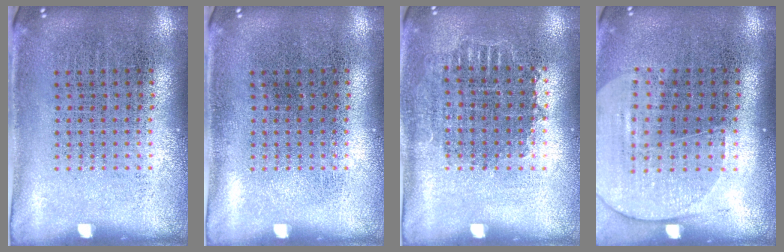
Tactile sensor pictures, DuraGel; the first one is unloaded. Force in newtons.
{"total": 0.0}
{"total": 0.9, "press": 0.8, "slide": 0.2}
{"total": 1.7, "press": 1.5, "slide": 0.7}